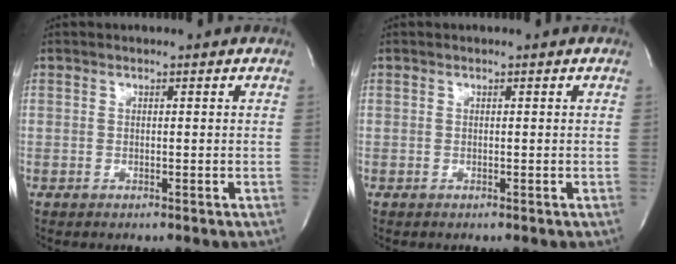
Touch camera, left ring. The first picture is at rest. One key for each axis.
{"total": 0.0}